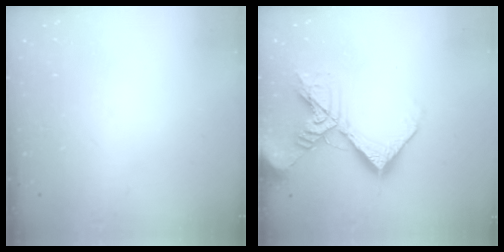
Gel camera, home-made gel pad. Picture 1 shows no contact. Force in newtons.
{"total": 15.9, "press": 15.8, "slide": 1.9}